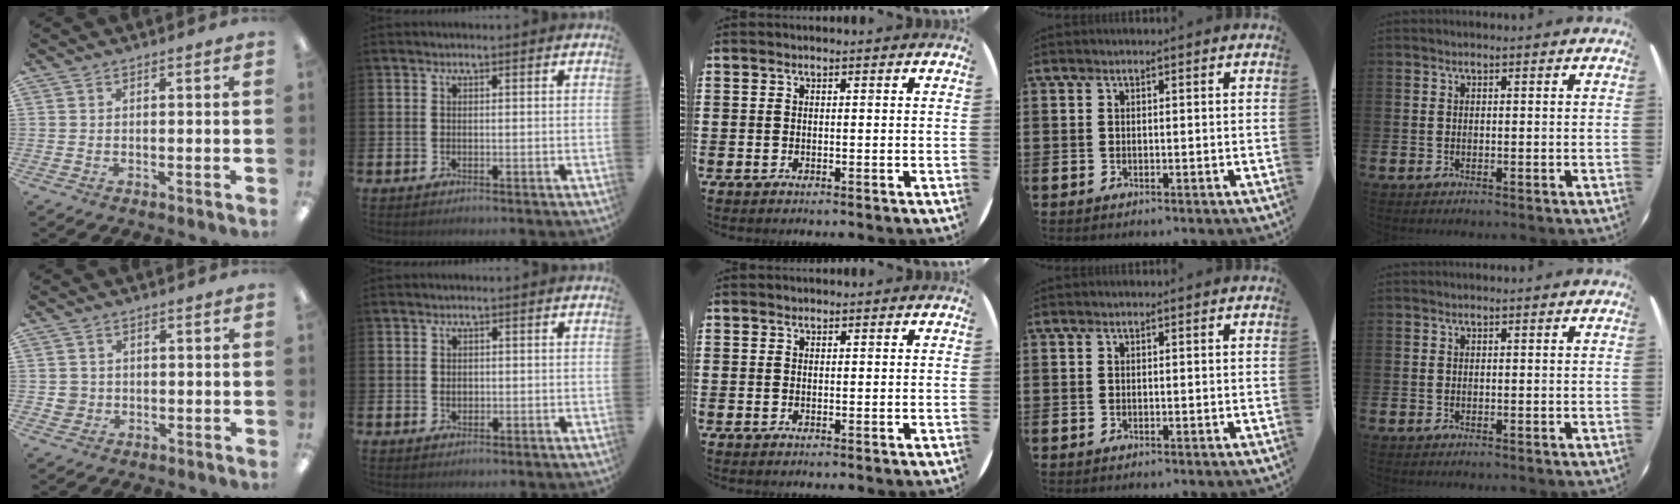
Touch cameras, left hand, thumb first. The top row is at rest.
{"thumb": {"total": 3.0, "force": [-0.1, 3.0, 0.5], "torque": [-0.006, 0.002, -0.004]}, "index": {"total": 0.9, "force": [0.1, 0.8, 0.5], "torque": [0.001, 0.002, -0.002]}}